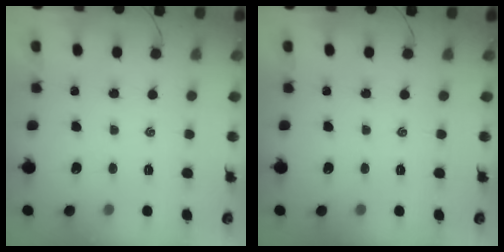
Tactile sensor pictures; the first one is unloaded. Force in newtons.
{"total": 0.0}